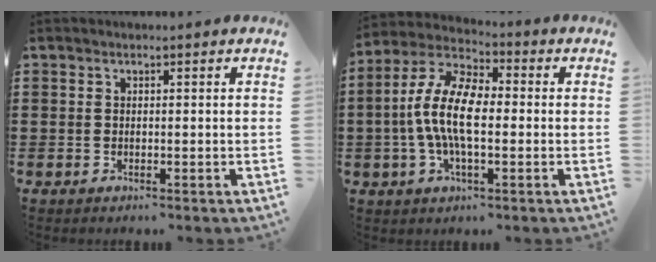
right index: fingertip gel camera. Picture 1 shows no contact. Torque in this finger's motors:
{"motor_torque": [2.14, 0.00, 1.05, 0.21]}